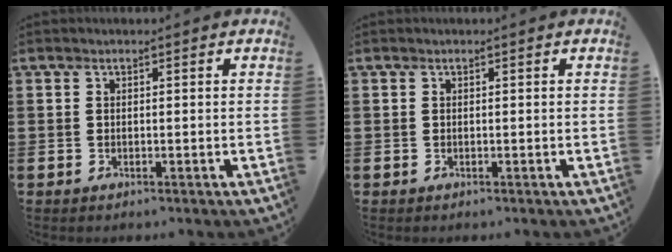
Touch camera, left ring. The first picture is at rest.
{"total": 0.0}